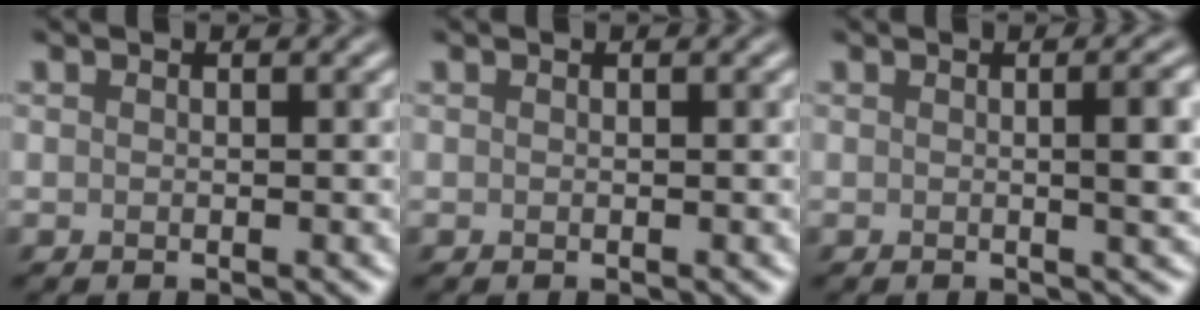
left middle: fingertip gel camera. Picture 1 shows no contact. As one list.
[{"total": 0.0}, {"total": 4.3, "force": [0.3, 1.3, 4.1], "torque": [-0.042, 0.010, 0.002]}]